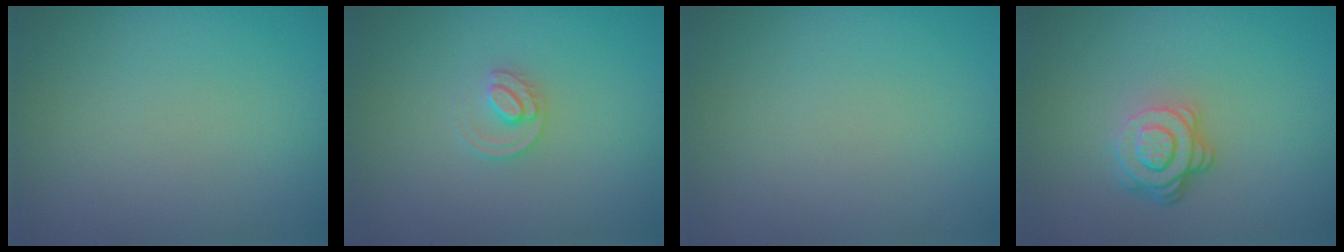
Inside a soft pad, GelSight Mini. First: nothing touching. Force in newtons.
{"total": 1.7, "press": 1.7, "slide": 0.1}
{"total": 0.0}
{"total": 3.7, "press": 2.7, "slide": 2.5}